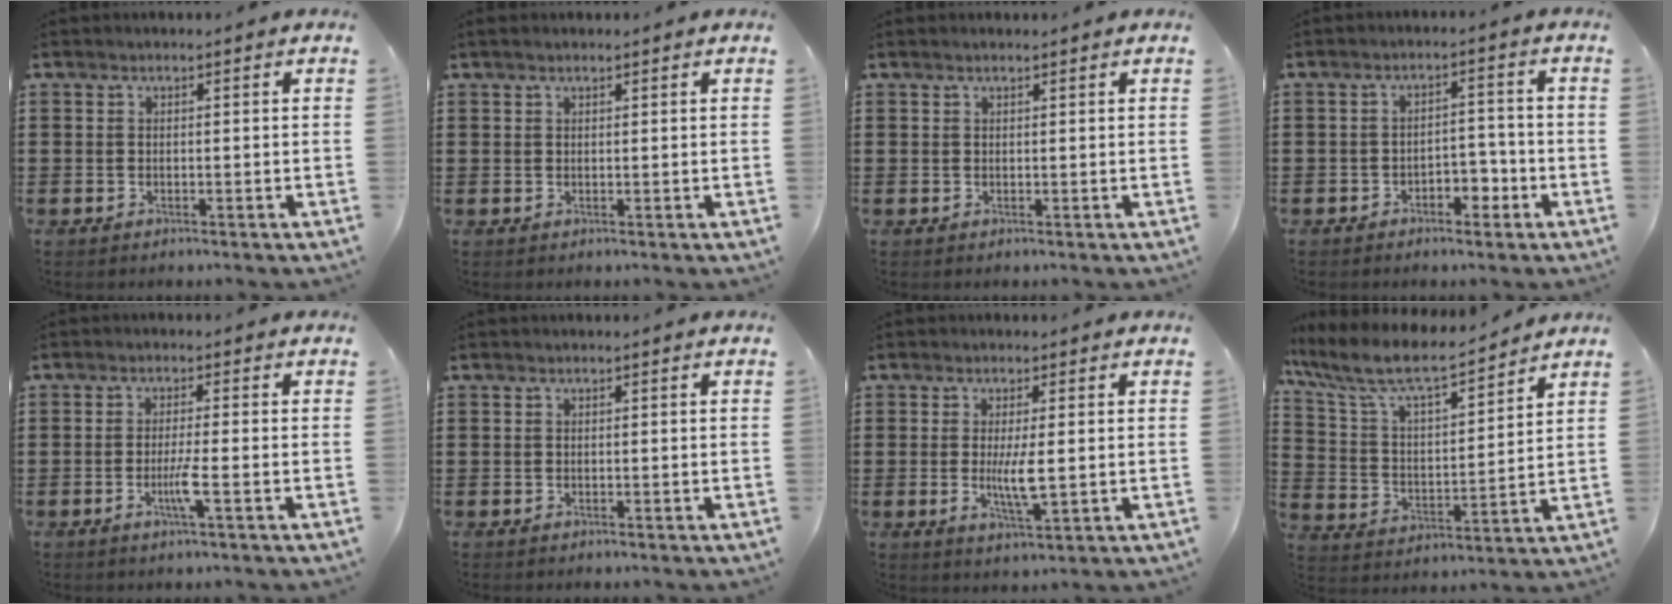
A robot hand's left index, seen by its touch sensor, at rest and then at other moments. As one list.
[{"total": 1.0, "force": [0.7, 0.3, 0.7], "torque": [-0.013, 0.003, 0.012]}, {"total": 0.7, "force": [0.5, 0.1, 0.4], "torque": [-0.008, 0.000, 0.011]}, {"total": 3.3, "force": [-2.3, 1.5, 1.8], "torque": [-0.034, 0.008, -0.048]}, {"total": 3.8, "force": [-1.3, -0.2, 3.6], "torque": [-0.068, -0.011, -0.028]}, {"total": 0.0}, {"total": 5.2, "force": [0.1, 0.9, 5.1], "torque": [-0.098, -0.005, -0.002]}, {"total": 8.8, "force": [7.4, 1.6, 4.5], "torque": [-0.117, -0.042, 0.124]}]